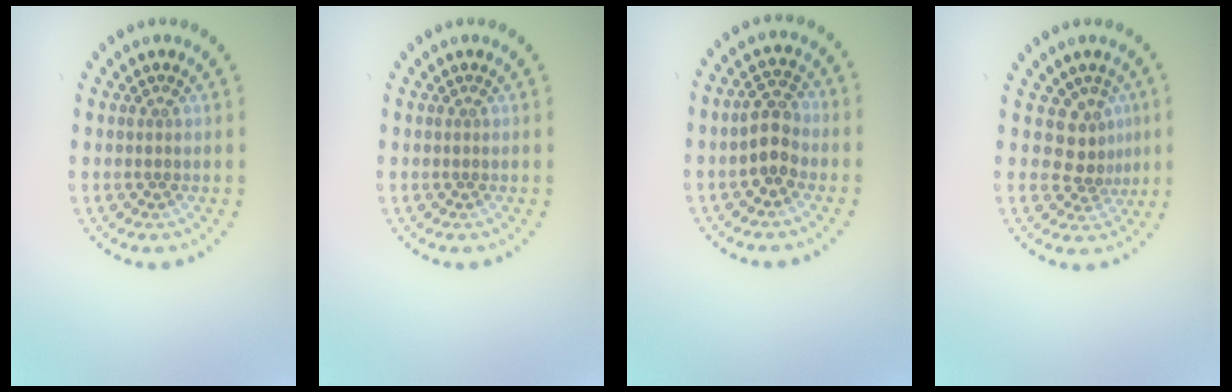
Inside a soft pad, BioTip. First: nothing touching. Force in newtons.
{"total": 0.0}
{"total": 2.9, "press": 2.8, "slide": 0.9}
{"total": 2.7, "press": 1.9, "slide": 2.0}